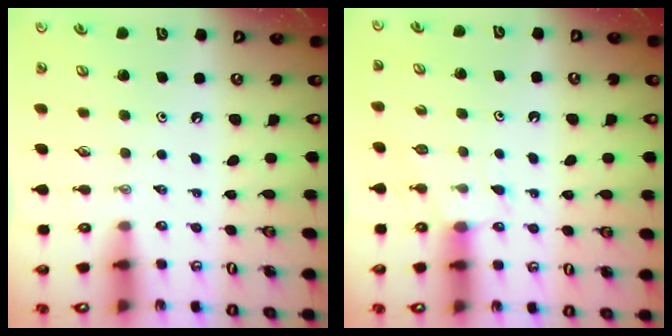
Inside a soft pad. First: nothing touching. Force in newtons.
{"total": 3.2, "press": 3.2, "slide": 0.5}